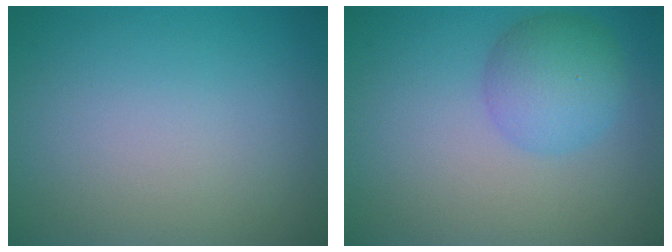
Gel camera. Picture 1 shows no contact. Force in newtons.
{"total": 3.9, "press": 3.9, "slide": 0.1}